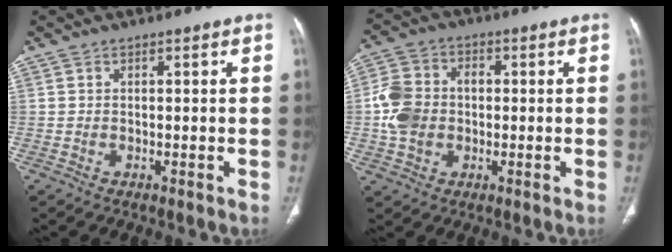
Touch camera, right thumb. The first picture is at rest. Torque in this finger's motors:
{"motor_torque": [1.46, 1.24, 1.05, -0.07, 0.11]}